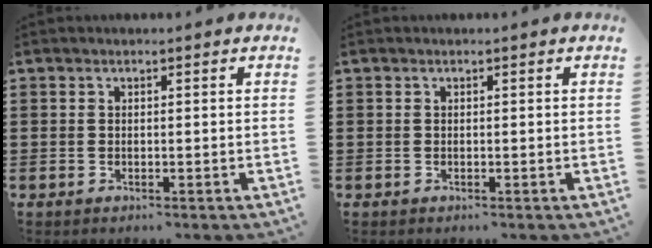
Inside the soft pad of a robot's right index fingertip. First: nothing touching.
{"total": 0.0}